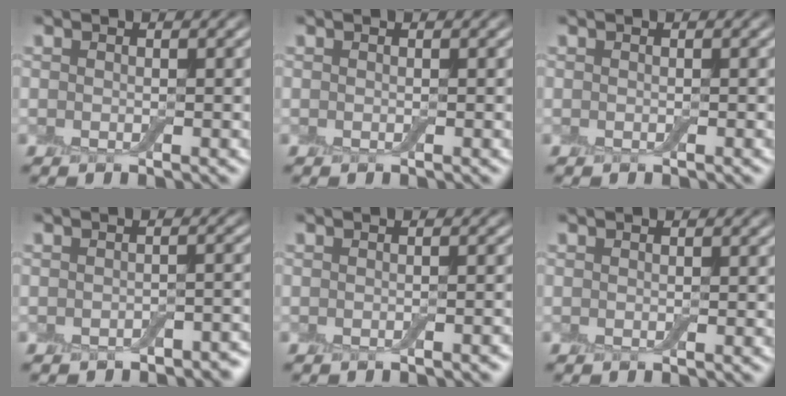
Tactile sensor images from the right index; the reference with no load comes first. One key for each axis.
{"total": 0.0}
{"total": 0.0}
{"total": 2.0, "fx": -1.7, "fy": 0.7, "fz": 0.7, "tx": -0.006, "ty": 0.000, "tz": -0.019}
{"total": 1.0, "fx": -0.7, "fy": 0.2, "fz": 0.6, "tx": -0.007, "ty": 0.000, "tz": -0.010}
{"total": 0.0}